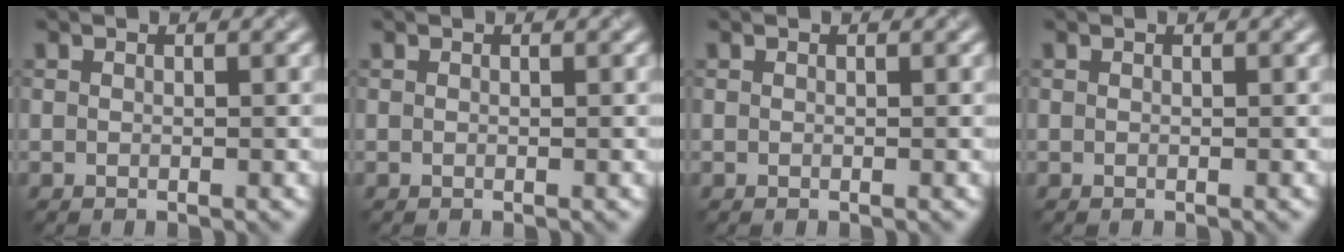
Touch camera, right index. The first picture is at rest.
{"total": 0.0}
{"total": 0.0}
{"total": 0.0}